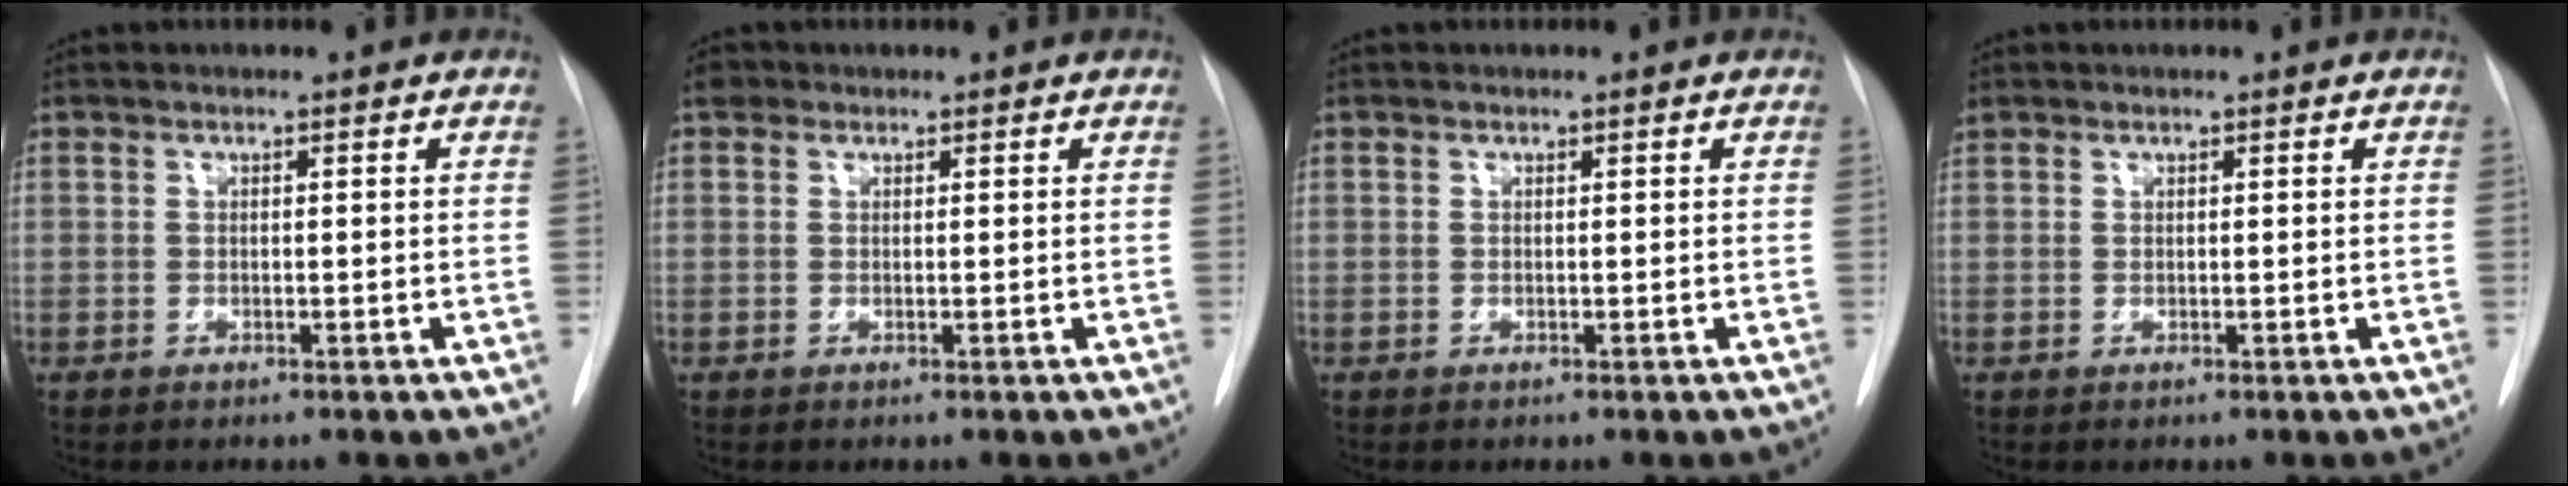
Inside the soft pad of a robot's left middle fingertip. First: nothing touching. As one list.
[{"total": 1.4, "force": [0.8, 1.1, 0.3], "torque": [-0.004, 0.012, 0.010]}, {"total": 0.0}, {"total": 0.8, "force": [0.6, 0.5, 0.0], "torque": [-0.002, 0.014, 0.012]}]